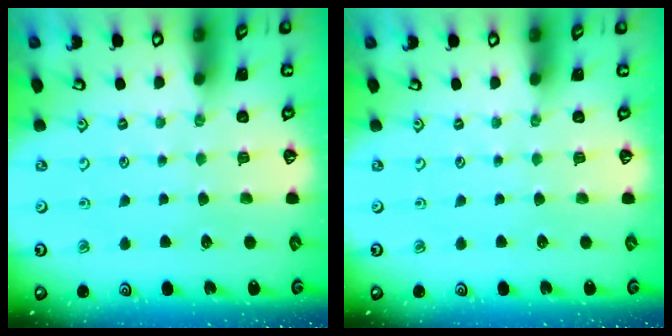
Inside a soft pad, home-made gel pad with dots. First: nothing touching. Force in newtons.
{"total": 0.0}